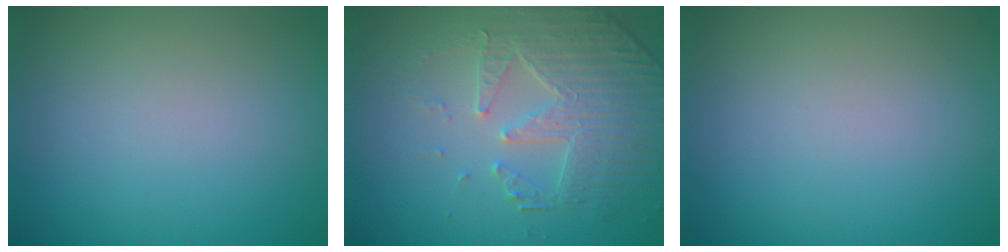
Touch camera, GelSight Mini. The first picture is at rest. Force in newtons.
{"total": 4.3, "press": 4.1, "slide": 1.3}
{"total": 0.0}